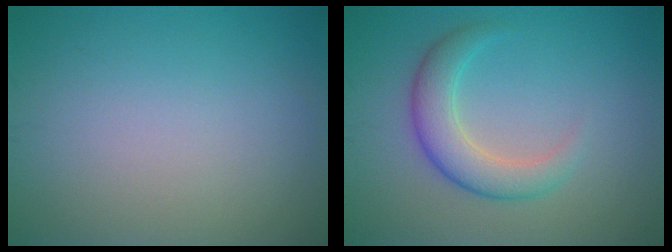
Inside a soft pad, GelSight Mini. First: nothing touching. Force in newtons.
{"total": 4.0, "press": 4.0, "slide": 0.1}